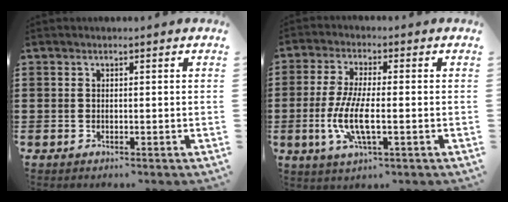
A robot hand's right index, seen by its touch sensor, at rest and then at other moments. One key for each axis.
{"total": 7.6, "fx": -2.0, "fy": 2.1, "fz": 7.1, "tx": -0.155, "ty": -0.013, "tz": -0.041}